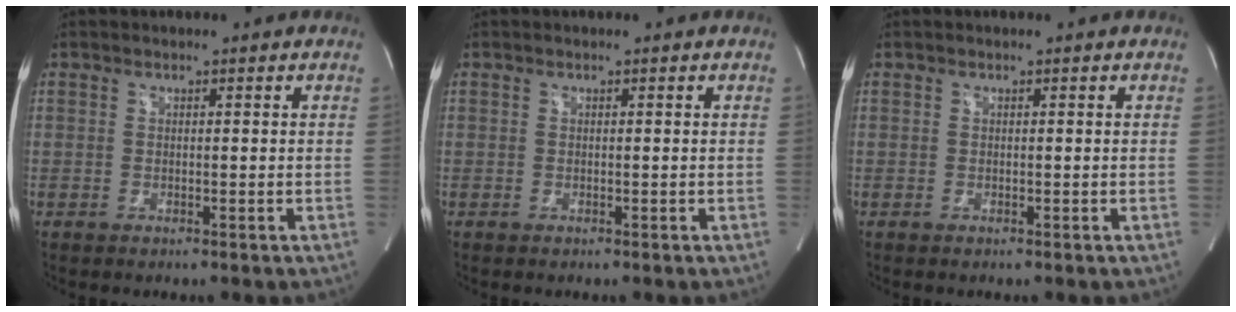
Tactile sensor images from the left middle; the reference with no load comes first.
{"total": 0.0}
{"total": 0.0}